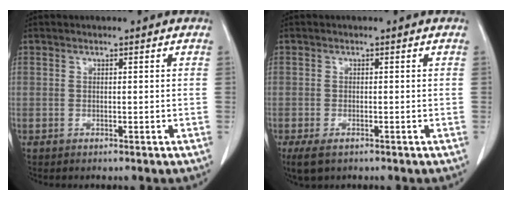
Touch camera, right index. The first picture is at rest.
{"total": 3.3, "force": [-2.0, 1.4, 2.2], "torque": [-0.046, -0.009, -0.029]}